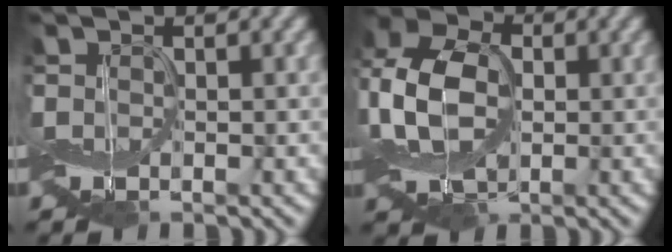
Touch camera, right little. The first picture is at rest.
{"total": 8.8, "force": [-0.6, 6.1, 6.3], "torque": [-0.159, 0.010, -0.023]}